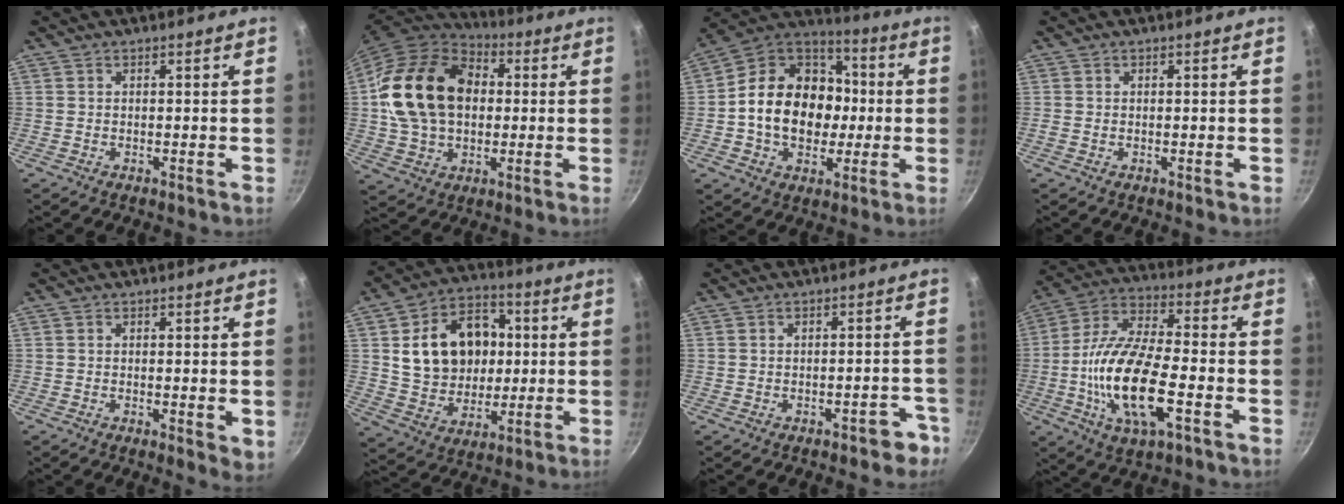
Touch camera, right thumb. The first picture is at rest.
{"total": 22.0, "force": [2.4, 15.9, 15.0], "torque": [-0.257, 0.027, 0.038]}
{"total": 20.3, "force": [-0.9, 15.8, 12.8], "torque": [-0.179, 0.036, -0.023]}
{"total": 0.0}
{"total": 3.0, "force": [0.0, 1.1, 2.8], "torque": [-0.035, -0.010, -0.001]}
{"total": 18.4, "force": [2.7, 14.2, 11.4], "torque": [-0.152, 0.015, 0.050]}
{"total": 4.1, "force": [-2.6, 2.1, 2.3], "torque": [0.004, 0.035, -0.016]}
{"total": 19.1, "force": [-4.7, 7.5, 16.9], "torque": [-0.324, 0.021, -0.100]}